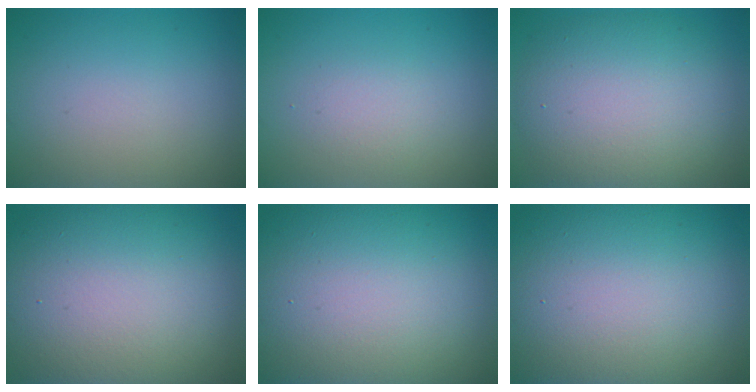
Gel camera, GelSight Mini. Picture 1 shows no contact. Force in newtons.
{"total": 1.6, "press": 1.6, "slide": 0.1}
{"total": 10.0, "press": 10.0, "slide": 0.3}
{"total": 16.3, "press": 16.3, "slide": 1.0}
{"total": 21.1, "press": 21.1, "slide": 0.8}
{"total": 21.1, "press": 21.1, "slide": 0.8}